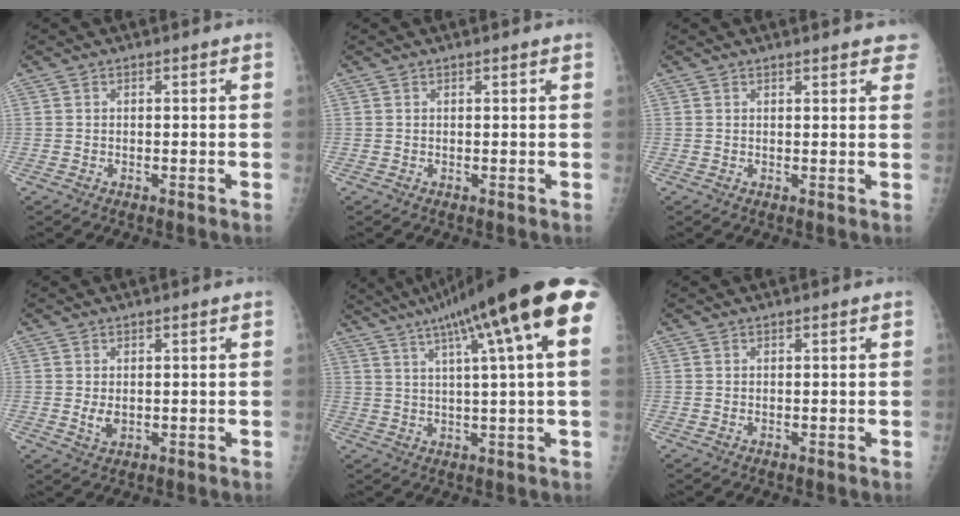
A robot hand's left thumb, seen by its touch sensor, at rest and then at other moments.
{"total": 0.7, "force": [0.5, 0.1, 0.4], "torque": [-0.005, 0.001, 0.007]}
{"total": 5.4, "force": [4.4, 1.5, 2.8], "torque": [-0.007, -0.007, 0.042]}
{"total": 2.5, "force": [0.4, 1.5, 2.0], "torque": [-0.032, -0.008, 0.013]}
{"total": 21.6, "force": [10.5, 2.1, 18.8], "torque": [-0.289, 0.020, 0.142]}
{"total": 0.5, "force": [0.3, 0.1, 0.4], "torque": [-0.009, 0.004, 0.005]}